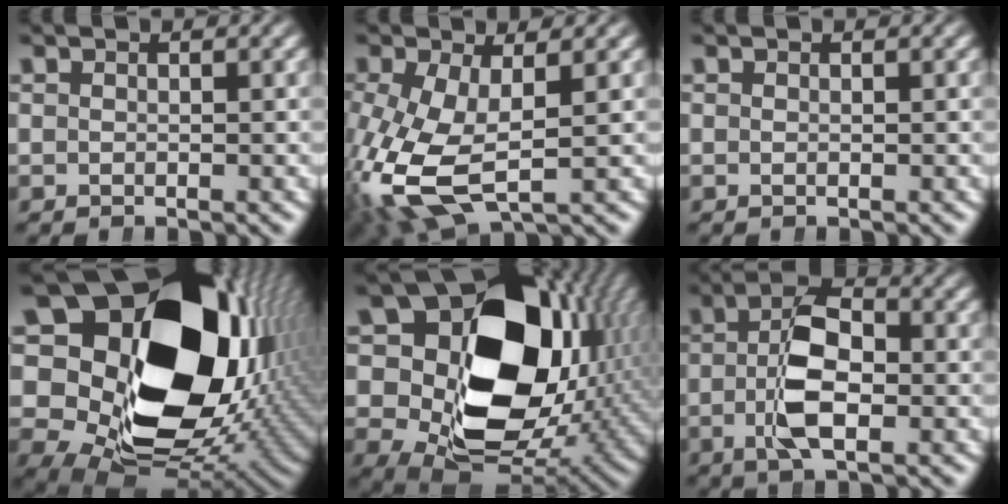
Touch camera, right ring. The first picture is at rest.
{"total": 7.7, "force": [-1.7, 4.6, 5.9], "torque": [-0.160, -0.041, -0.003]}
{"total": 0.9, "force": [0.3, -0.8, -0.5], "torque": [0.015, 0.005, 0.002]}
{"total": 31.3, "force": [0.4, 21.5, 22.7], "torque": [-0.352, -0.042, 0.008]}
{"total": 26.7, "force": [1.0, 18.3, 19.4], "torque": [-0.325, -0.043, 0.020]}
{"total": 5.3, "force": [-0.1, 2.0, 4.9], "torque": [-0.076, 0.004, -0.008]}